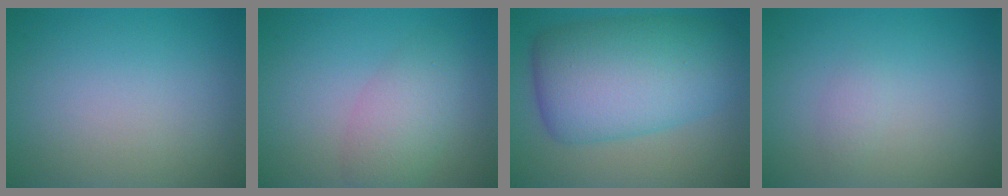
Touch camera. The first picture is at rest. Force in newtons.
{"total": 2.3, "press": 2.3, "slide": 0.2}
{"total": 10.5, "press": 10.5, "slide": 0.2}
{"total": 0.9, "press": 0.9, "slide": 0.0}